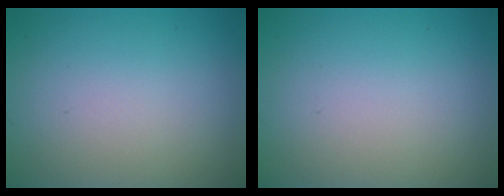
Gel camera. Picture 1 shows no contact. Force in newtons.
{"total": 0.0}